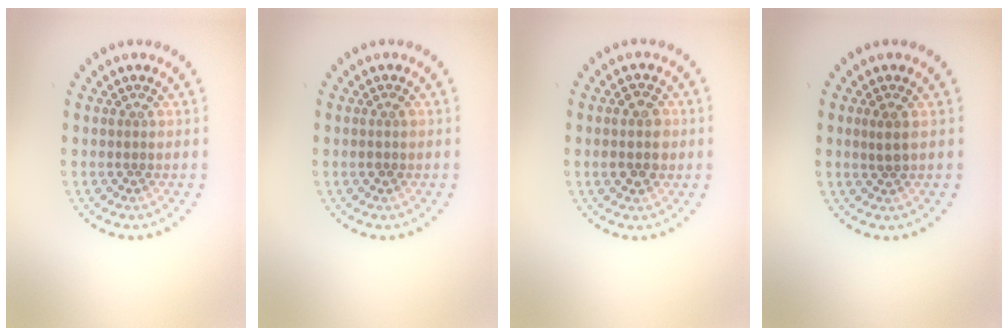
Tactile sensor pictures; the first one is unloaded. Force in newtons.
{"total": 0.7, "press": 0.7, "slide": 0.2}
{"total": 2.8, "press": 2.8, "slide": 0.2}
{"total": 0.8, "press": 0.6, "slide": 0.6}